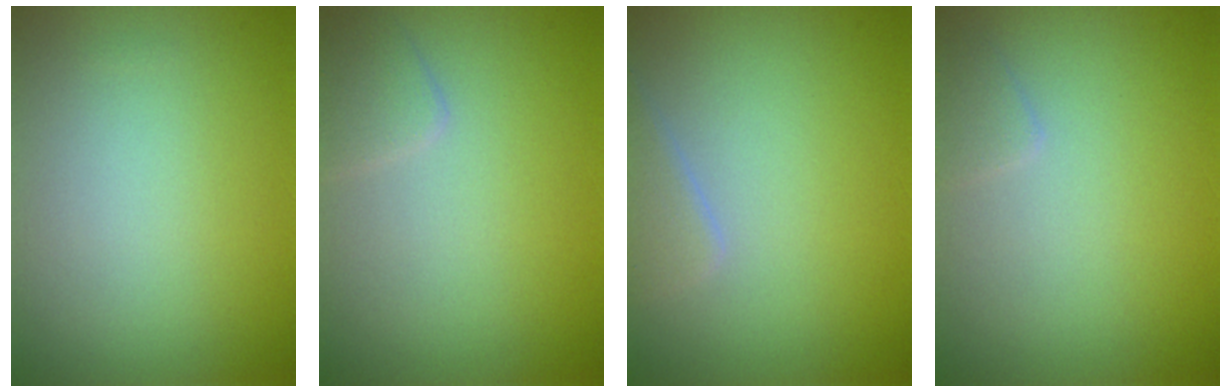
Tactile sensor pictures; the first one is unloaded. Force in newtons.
{"total": 1.5, "press": 1.5, "slide": 0.0}
{"total": 2.0, "press": 2.0, "slide": 0.1}
{"total": 0.9, "press": 0.9, "slide": 0.1}